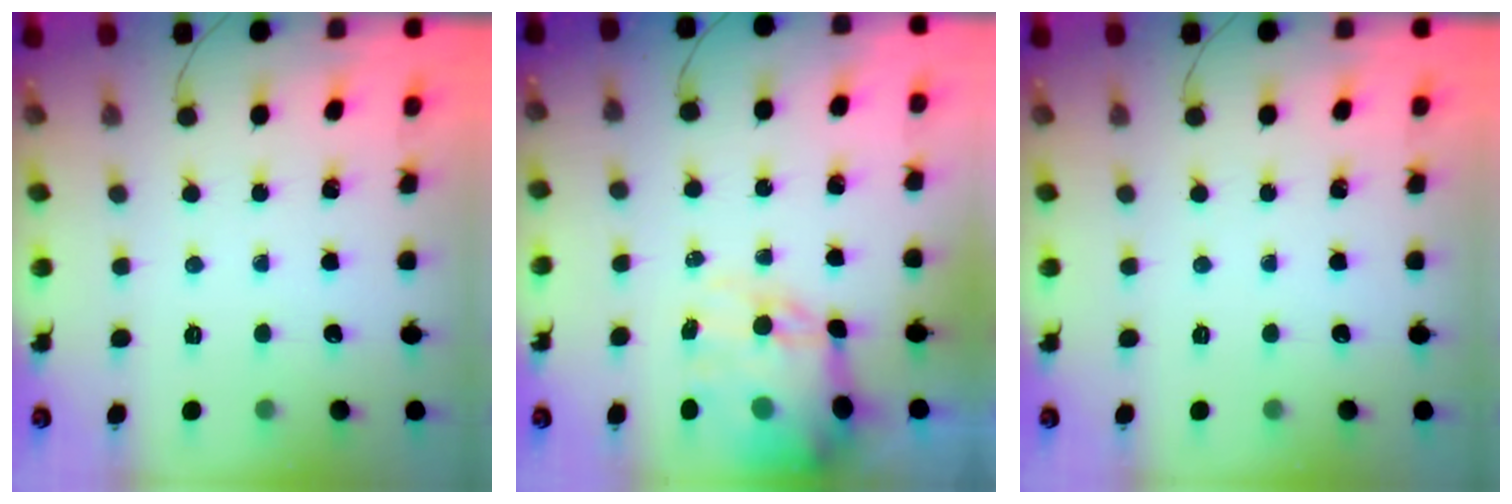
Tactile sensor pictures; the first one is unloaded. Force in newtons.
{"total": 14.4, "press": 14.0, "slide": 3.4}
{"total": 0.0}